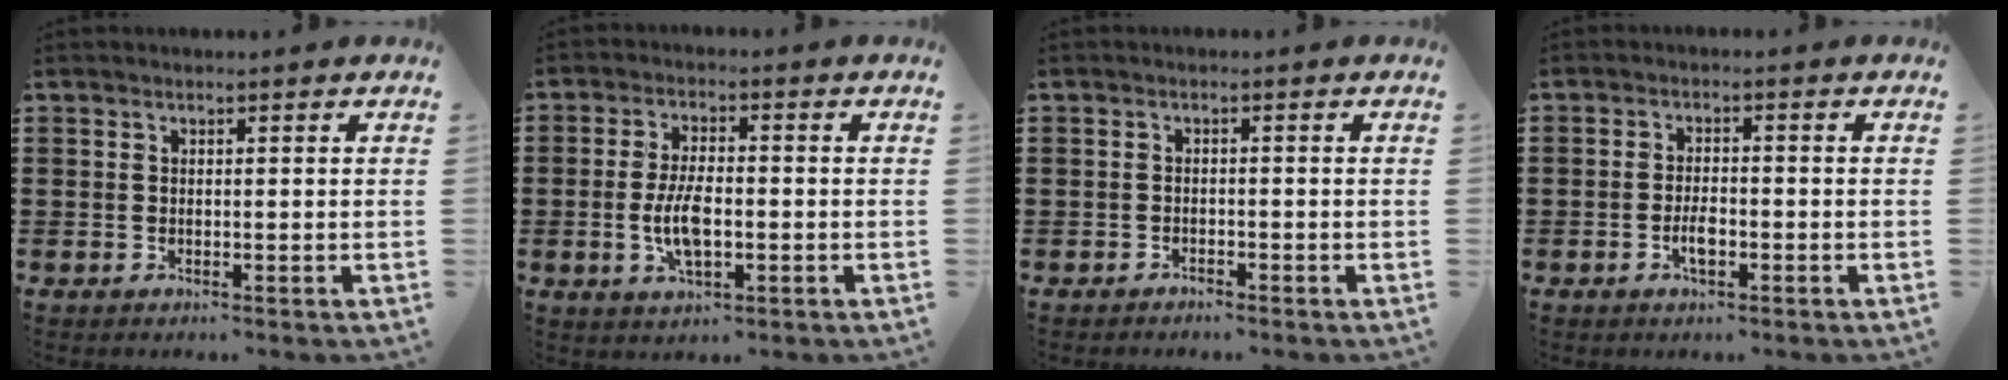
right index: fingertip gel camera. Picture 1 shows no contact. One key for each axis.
{"total": 6.5, "fx": -1.1, "fy": 2.7, "fz": 5.8, "tx": -0.129, "ty": -0.004, "tz": -0.025}
{"total": 1.0, "fx": -1.0, "fy": 0.1, "fz": 0.0, "tx": -0.004, "ty": 0.002, "tz": -0.021}
{"total": 3.1, "fx": -1.1, "fy": 1.2, "fz": 2.7, "tx": -0.056, "ty": 0.000, "tz": -0.022}